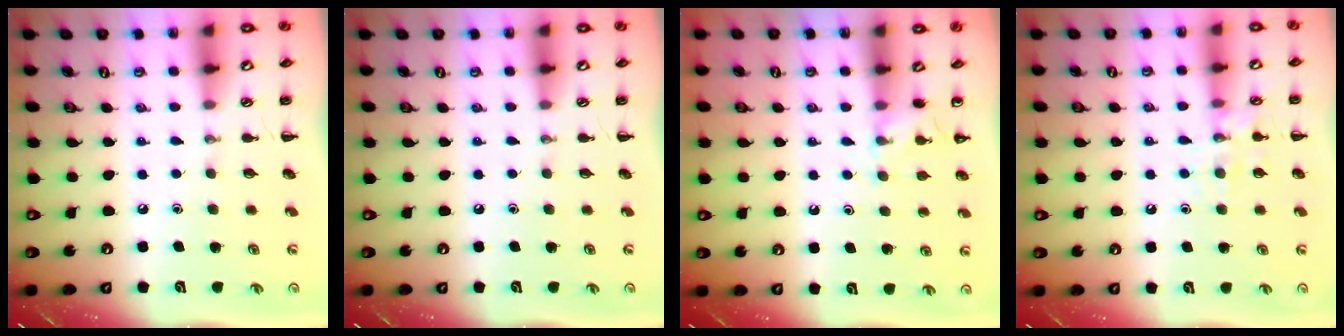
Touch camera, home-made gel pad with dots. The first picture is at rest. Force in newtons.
{"total": 0.0}
{"total": 6.3, "press": 6.0, "slide": 2.1}
{"total": 8.6, "press": 8.6, "slide": 0.8}